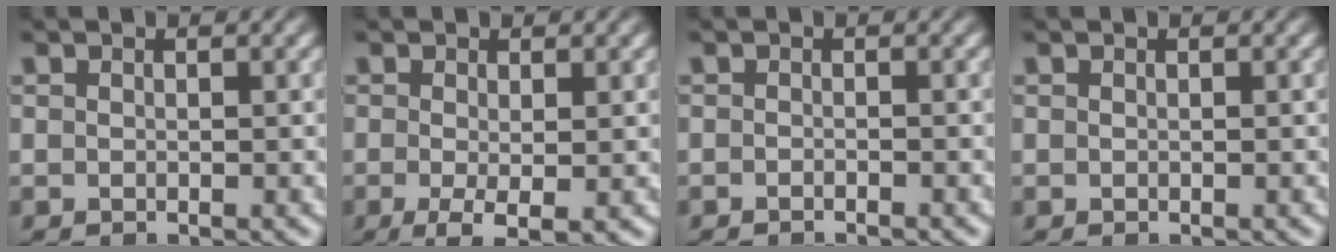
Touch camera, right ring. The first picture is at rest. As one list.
[{"total": 3.9, "force": [-2.1, 1.5, 3.0], "torque": [-0.059, -0.029, -0.021]}, {"total": 0.9, "force": [-0.9, -0.2, 0.0], "torque": [-0.003, -0.004, -0.014]}, {"total": 0.0}]